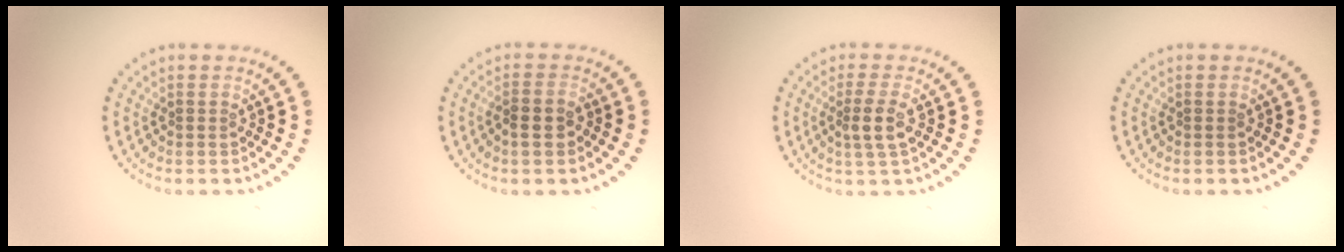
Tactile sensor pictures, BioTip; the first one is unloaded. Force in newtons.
{"total": 2.1, "press": 2.0, "slide": 0.6}
{"total": 2.4, "press": 2.2, "slide": 1.0}
{"total": 0.0}